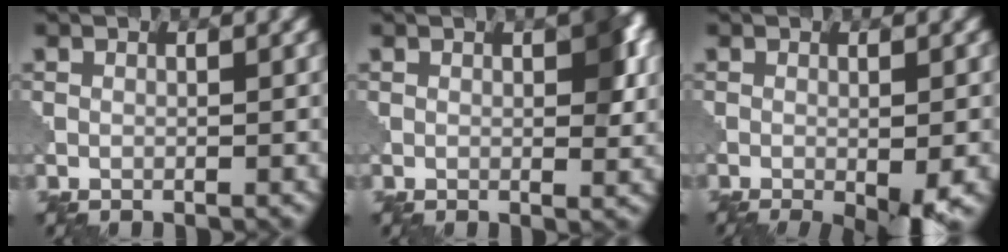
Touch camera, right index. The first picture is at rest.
{"total": 3.2, "force": [0.7, 1.4, 2.8], "torque": [-0.033, 0.001, 0.009]}
{"total": 5.4, "force": [-2.6, 1.0, 4.6], "torque": [-0.064, -0.011, -0.033]}